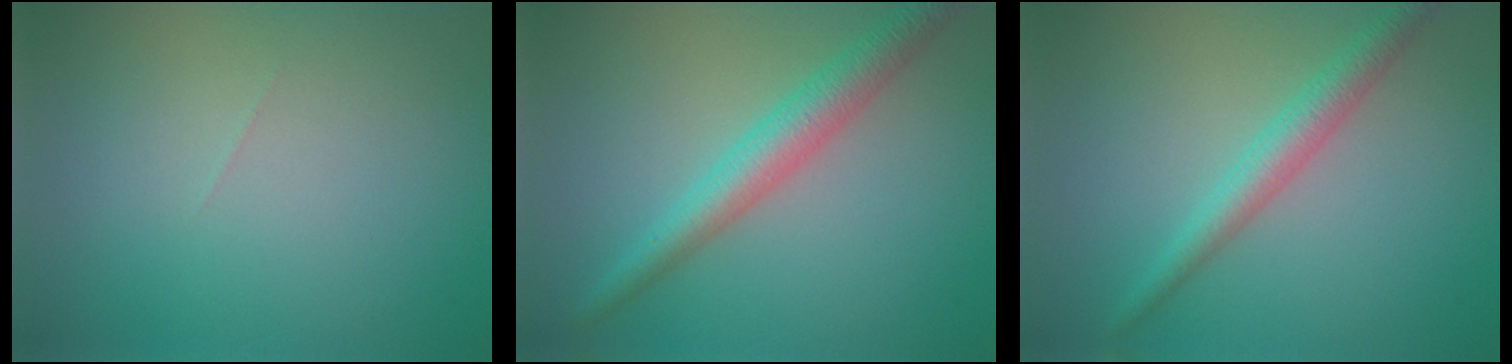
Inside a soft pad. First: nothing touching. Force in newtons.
{"total": 4.0, "press": 4.0, "slide": 0.1}
{"total": 2.9, "press": 2.9, "slide": 0.0}